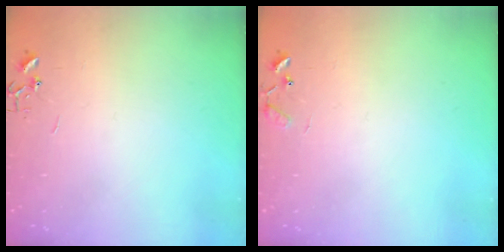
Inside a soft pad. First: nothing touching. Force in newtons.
{"total": 7.6, "press": 7.5, "slide": 0.6}